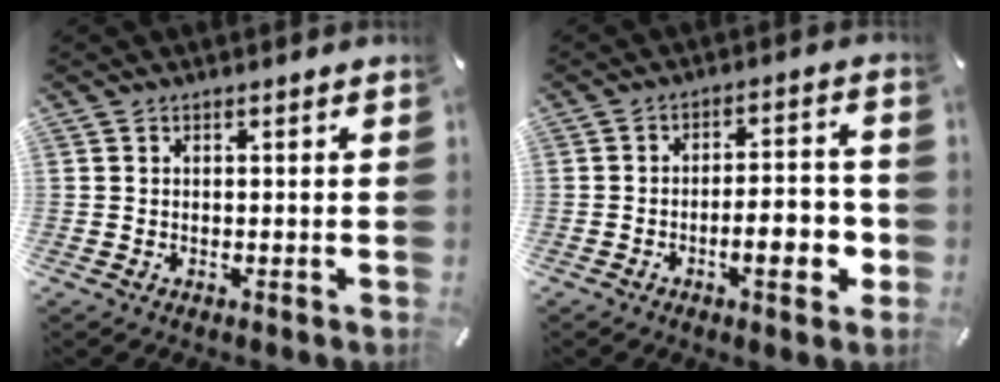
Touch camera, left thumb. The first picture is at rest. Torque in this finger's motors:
{"motor_torque": [0.72, 2.95, 1.22, 0.30, 0.32]}